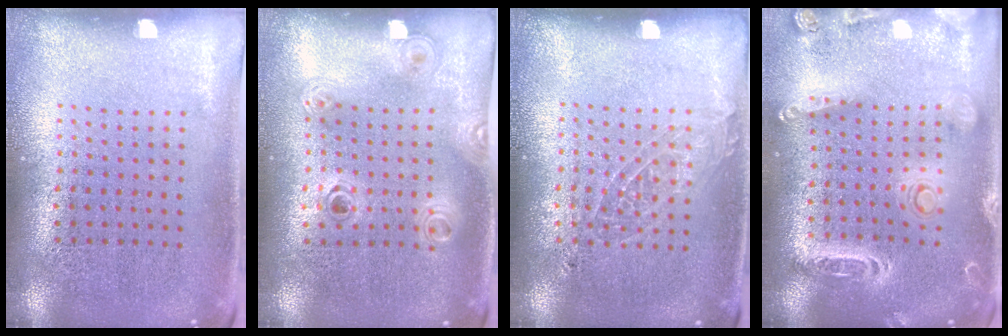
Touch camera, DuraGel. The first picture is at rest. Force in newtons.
{"total": 1.2, "press": 1.0, "slide": 0.6}
{"total": 1.0, "press": 1.0, "slide": 0.3}
{"total": 2.3, "press": 2.1, "slide": 0.9}